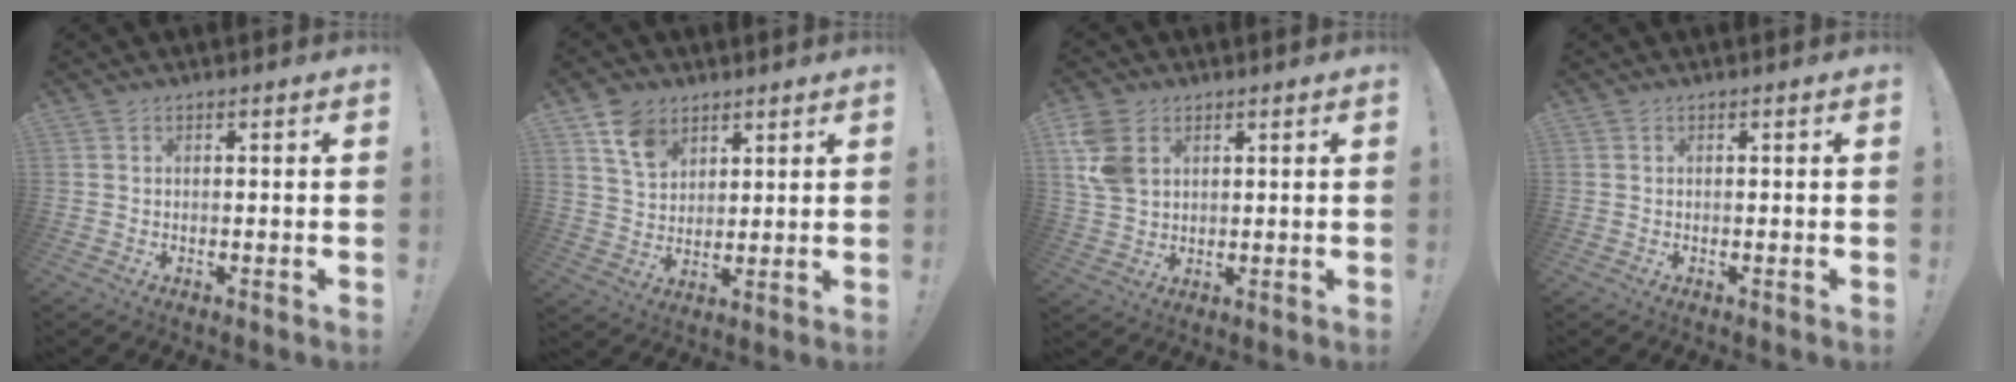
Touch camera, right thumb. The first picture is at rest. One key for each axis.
{"total": 9.4, "fx": 5.8, "fy": 6.2, "fz": 3.8, "tx": -0.058, "ty": -0.030, "tz": 0.113}
{"total": 9.4, "fx": 3.7, "fy": 6.6, "fz": 5.5, "tx": -0.114, "ty": -0.004, "tz": 0.074}
{"total": 0.0}